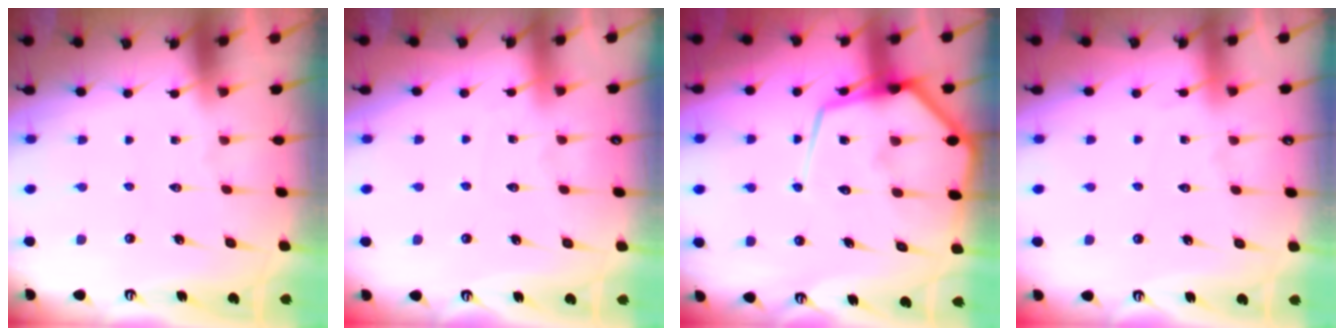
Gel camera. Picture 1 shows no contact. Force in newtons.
{"total": 2.1, "press": 2.1, "slide": 0.2}
{"total": 15.1, "press": 15.0, "slide": 1.5}
{"total": 2.6, "press": 2.6, "slide": 0.5}